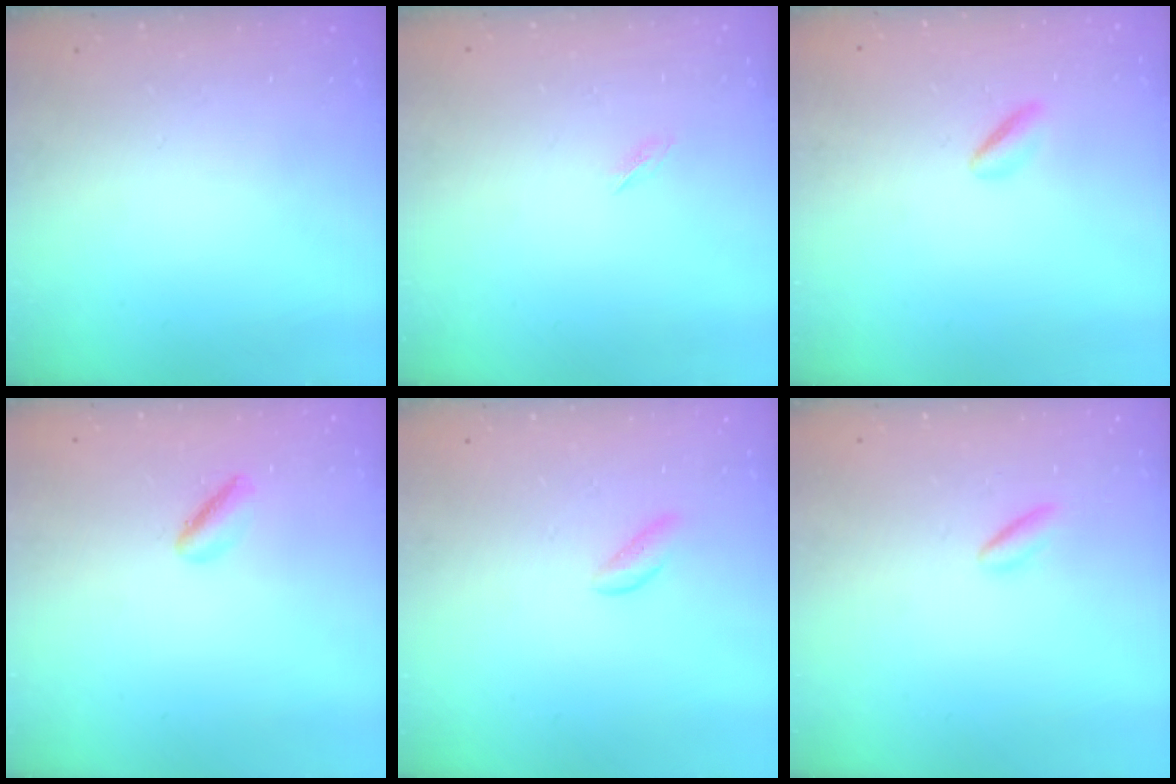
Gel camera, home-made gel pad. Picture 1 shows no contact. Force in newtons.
{"total": 1.9, "press": 1.8, "slide": 0.5}
{"total": 1.6, "press": 1.3, "slide": 0.8}
{"total": 1.7, "press": 1.6, "slide": 0.5}
{"total": 0.6, "press": 0.5, "slide": 0.3}
{"total": 1.7, "press": 1.6, "slide": 0.7}